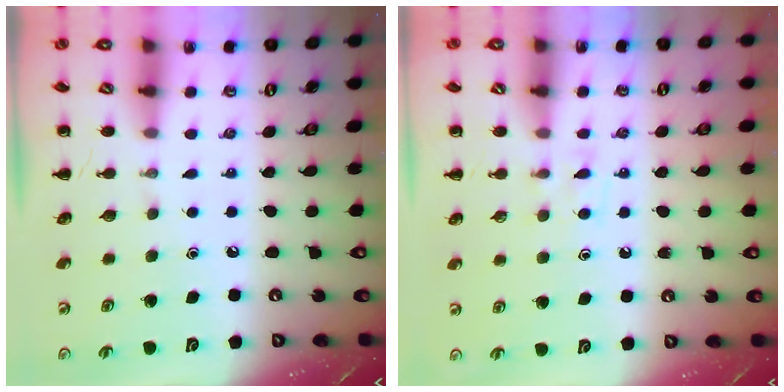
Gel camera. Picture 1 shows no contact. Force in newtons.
{"total": 3.9, "press": 3.5, "slide": 1.7}